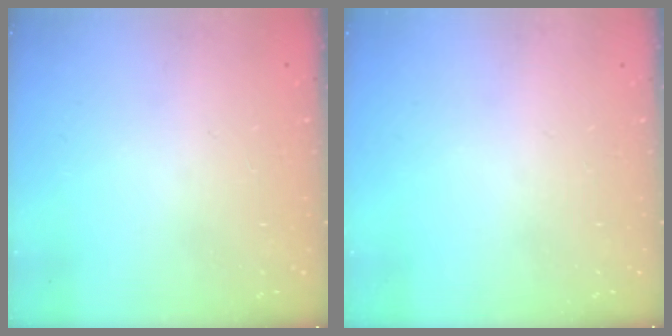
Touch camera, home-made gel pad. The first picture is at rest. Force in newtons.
{"total": 0.0}